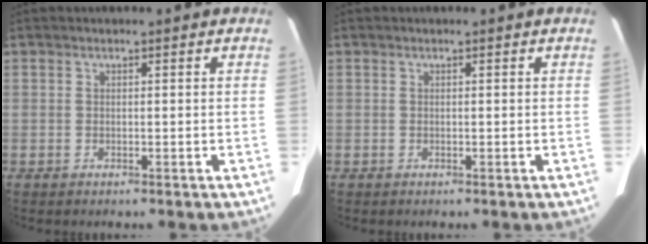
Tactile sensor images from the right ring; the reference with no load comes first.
{"total": 0.0}